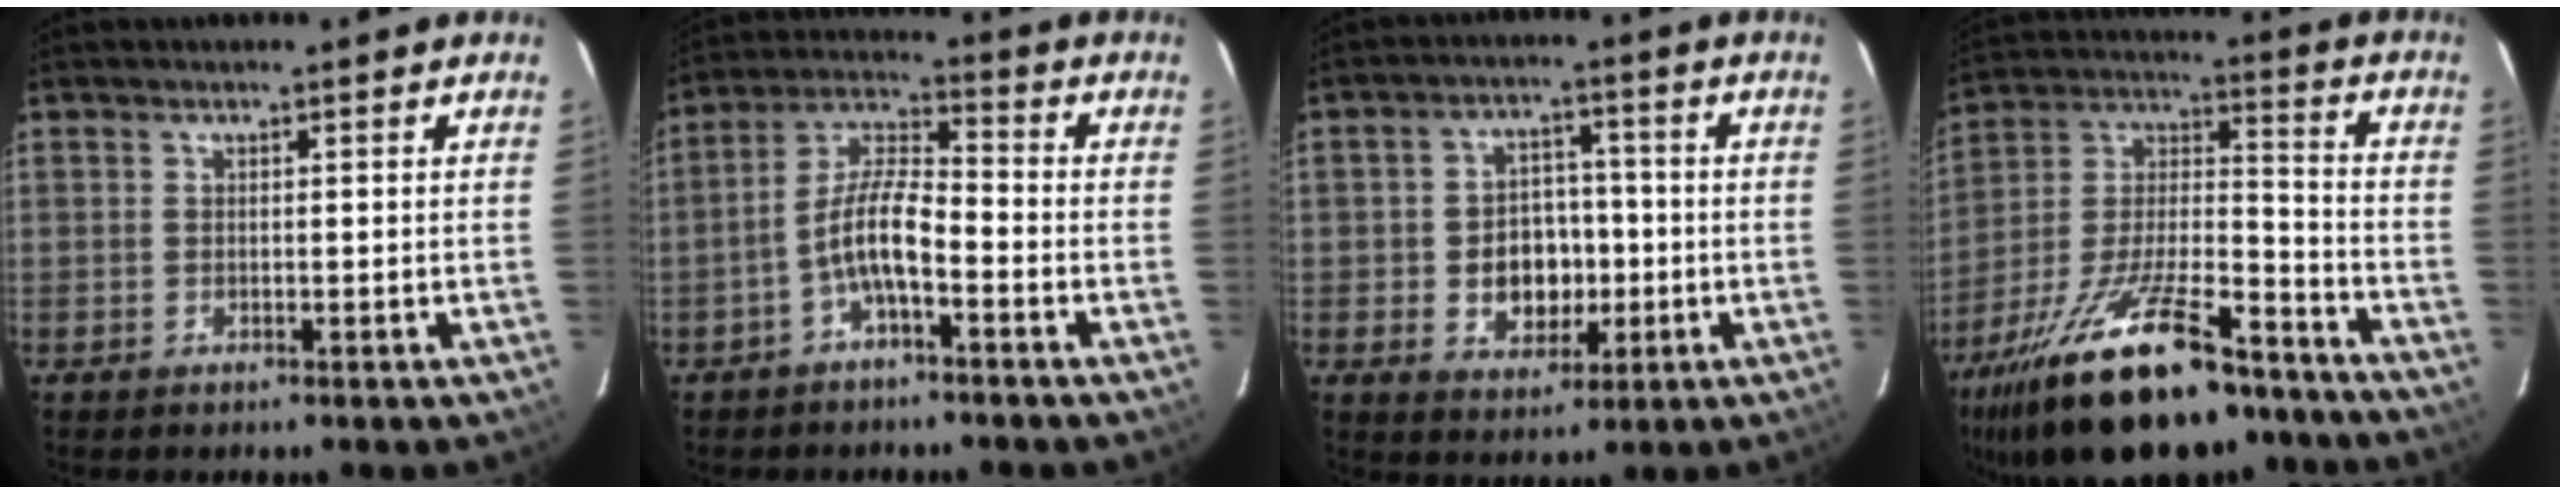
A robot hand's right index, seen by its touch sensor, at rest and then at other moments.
{"total": 8.0, "force": [-3.6, 2.2, 6.8], "torque": [-0.147, 0.015, -0.069]}
{"total": 9.0, "force": [-1.7, 7.1, 5.3], "torque": [-0.113, 0.015, -0.012]}
{"total": 27.1, "force": [-18.6, 9.3, 17.3], "torque": [-0.328, -0.019, -0.292]}